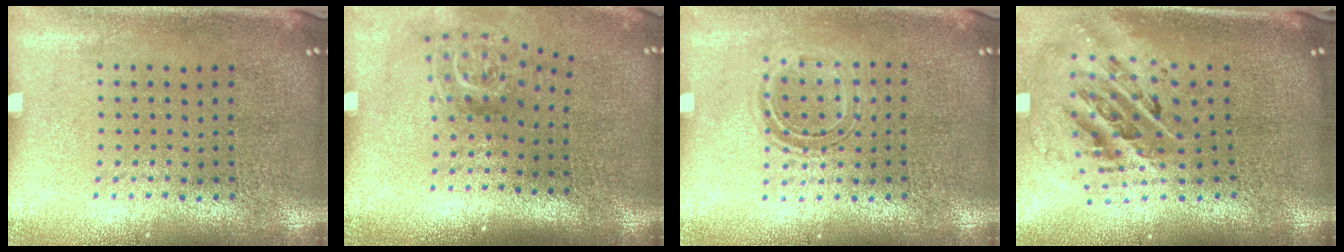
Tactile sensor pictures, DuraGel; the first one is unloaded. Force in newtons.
{"total": 1.8, "press": 1.2, "slide": 1.3}
{"total": 1.2, "press": 0.9, "slide": 0.7}
{"total": 2.8, "press": 1.9, "slide": 2.0}